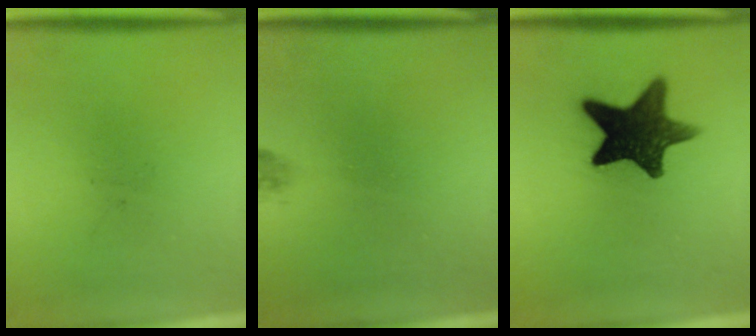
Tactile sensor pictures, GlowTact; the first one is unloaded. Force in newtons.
{"total": 0.8}
{"total": 13.8}